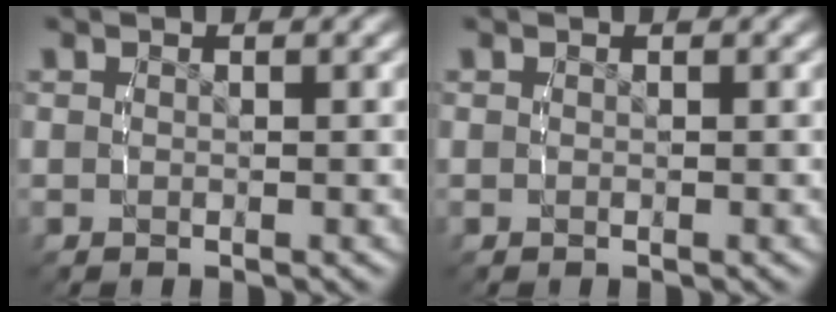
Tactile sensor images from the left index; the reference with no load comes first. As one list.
[{"total": 0.0}]